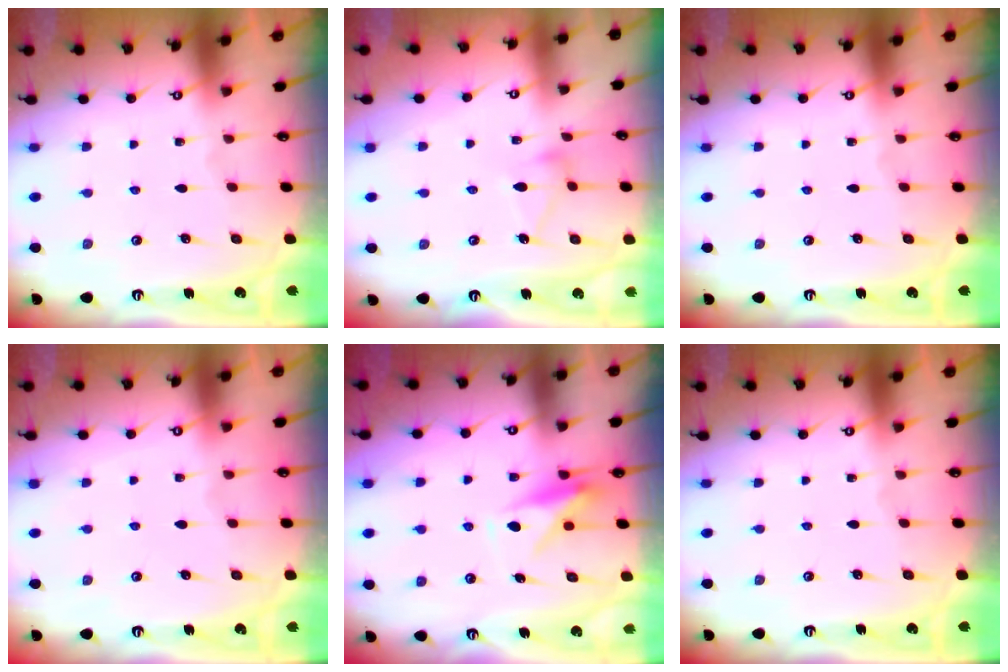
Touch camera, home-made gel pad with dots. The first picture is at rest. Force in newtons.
{"total": 7.5, "press": 7.4, "slide": 0.4}
{"total": 0.0}
{"total": 3.9, "press": 3.9, "slide": 0.1}
{"total": 7.7, "press": 7.7, "slide": 0.4}
{"total": 0.0}